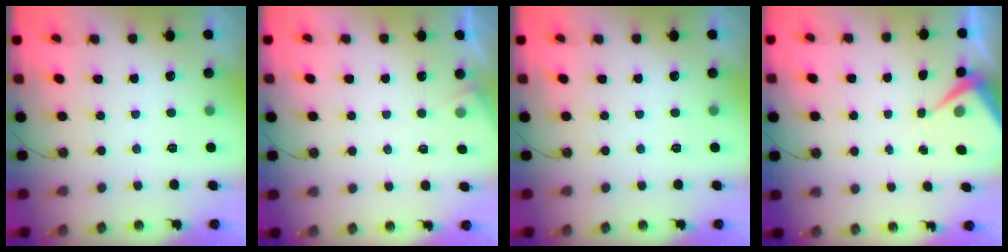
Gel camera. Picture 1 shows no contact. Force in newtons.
{"total": 3.5, "press": 3.5, "slide": 0.5}
{"total": 0.0}
{"total": 6.1, "press": 6.0, "slide": 0.9}